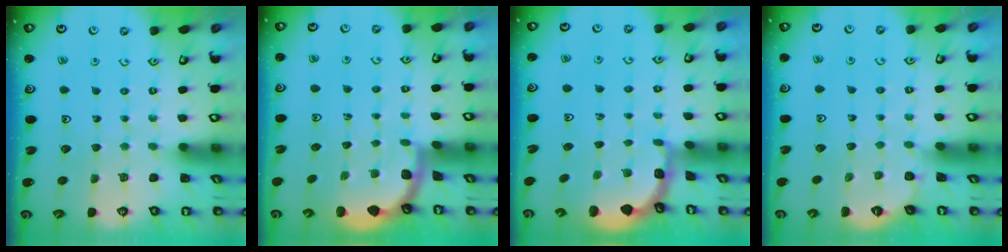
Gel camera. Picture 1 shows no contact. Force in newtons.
{"total": 1.8, "press": 1.8, "slide": 0.0}
{"total": 2.0, "press": 2.0, "slide": 0.3}
{"total": 1.8, "press": 1.8, "slide": 0.2}